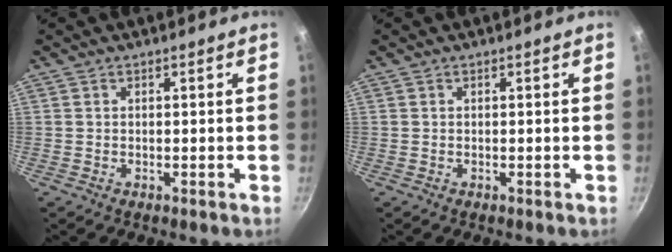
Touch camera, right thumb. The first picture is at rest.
{"total": 0.0}